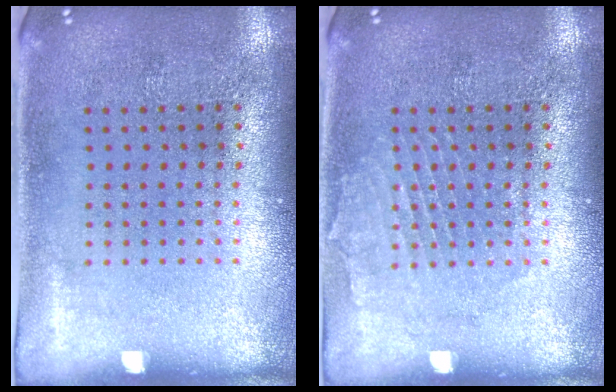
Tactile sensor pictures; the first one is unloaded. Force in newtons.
{"total": 1.2, "press": 1.2, "slide": 0.1}